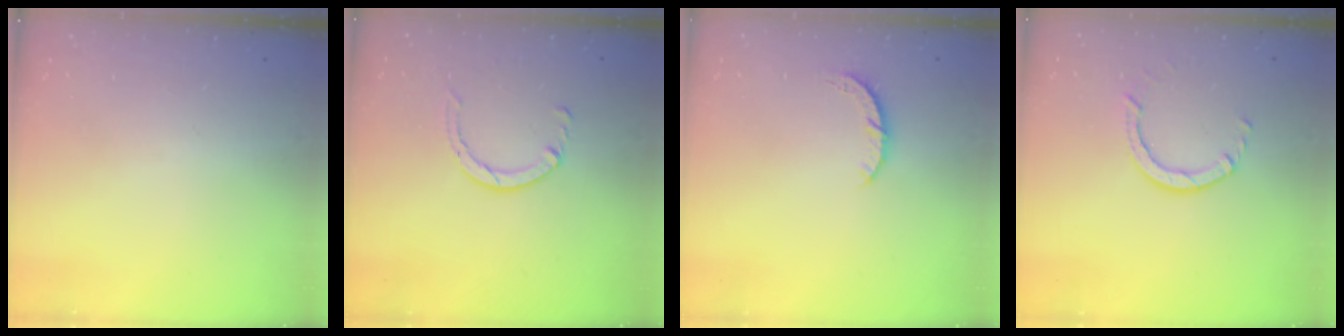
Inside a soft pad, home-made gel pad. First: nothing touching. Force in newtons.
{"total": 3.6, "press": 3.5, "slide": 0.4}
{"total": 3.0, "press": 3.0, "slide": 0.4}
{"total": 3.1, "press": 3.1, "slide": 0.3}